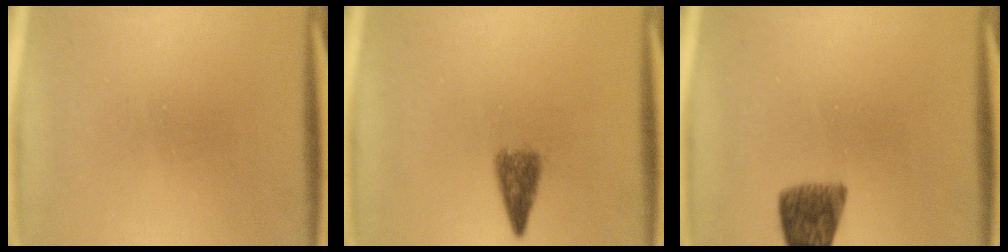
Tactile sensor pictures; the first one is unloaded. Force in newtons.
{"total": 4.0}
{"total": 6.7}